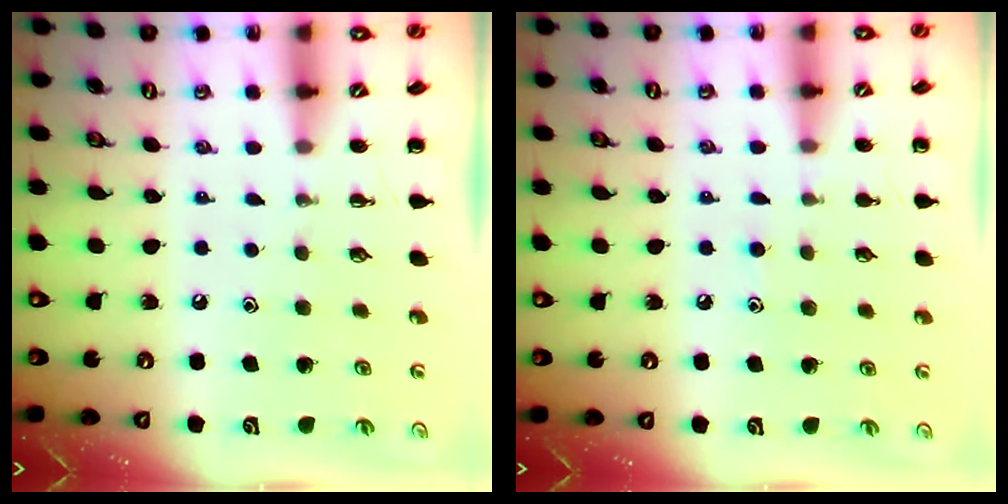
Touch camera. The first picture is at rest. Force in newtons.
{"total": 6.2, "press": 5.8, "slide": 2.3}